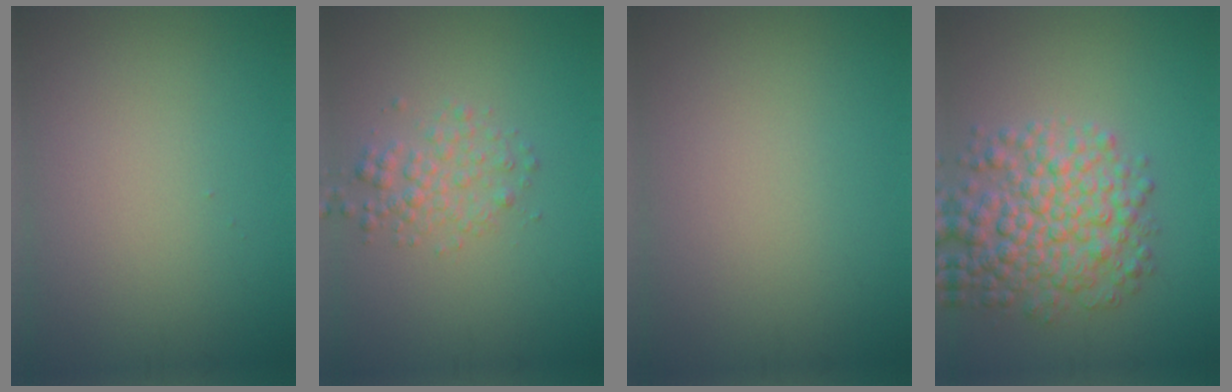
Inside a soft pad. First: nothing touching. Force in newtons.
{"total": 2.3, "press": 2.3, "slide": 0.1}
{"total": 0.0}
{"total": 6.5, "press": 6.5, "slide": 0.1}